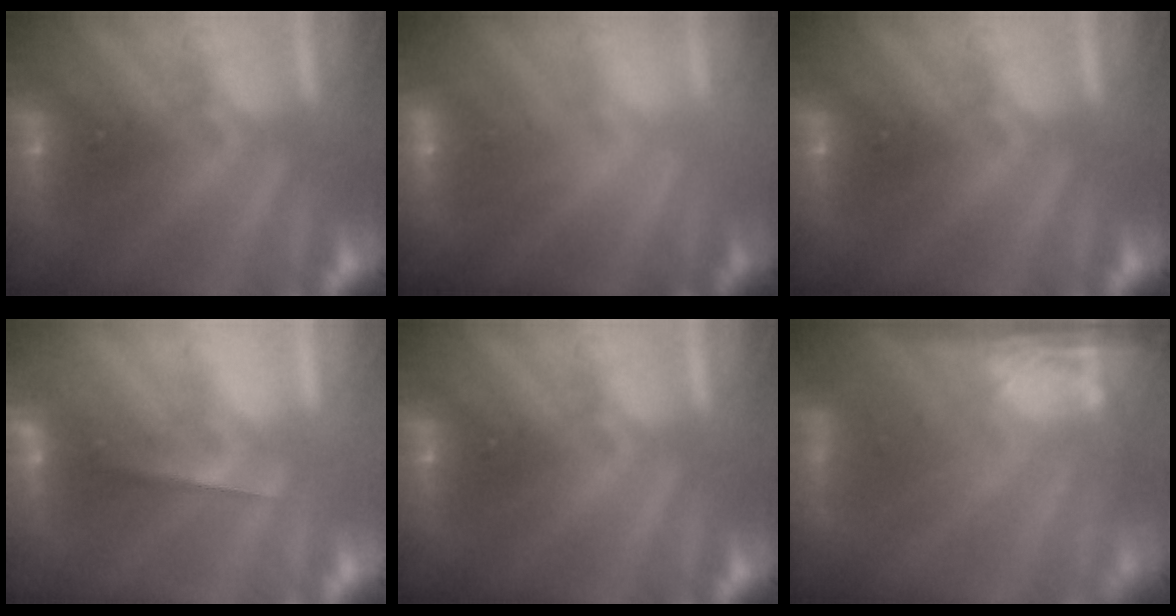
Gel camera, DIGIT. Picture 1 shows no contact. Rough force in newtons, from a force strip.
{"total": 2.2}
{"total": 0.0}
{"total": 4.6}
{"total": 0.0}
{"total": 7.7}